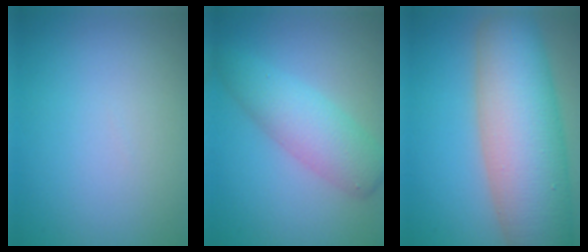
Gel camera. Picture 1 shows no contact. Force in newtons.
{"total": 4.5, "press": 4.5, "slide": 0.1}
{"total": 12.2, "press": 12.2, "slide": 0.7}